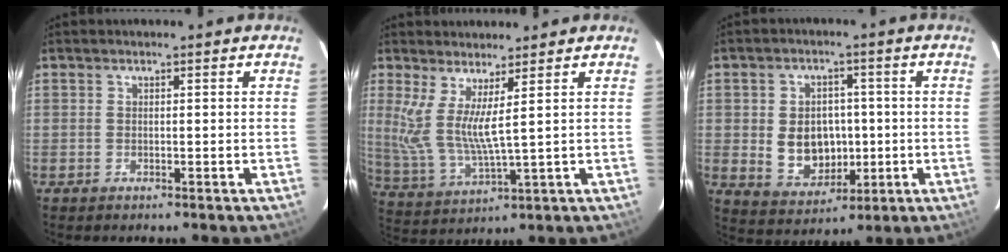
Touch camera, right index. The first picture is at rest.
{"total": 7.7, "force": [3.8, 0.6, 6.7], "torque": [-0.138, -0.018, 0.086]}
{"total": 9.6, "force": [-0.6, 7.7, 5.7], "torque": [-0.123, 0.006, 0.011]}